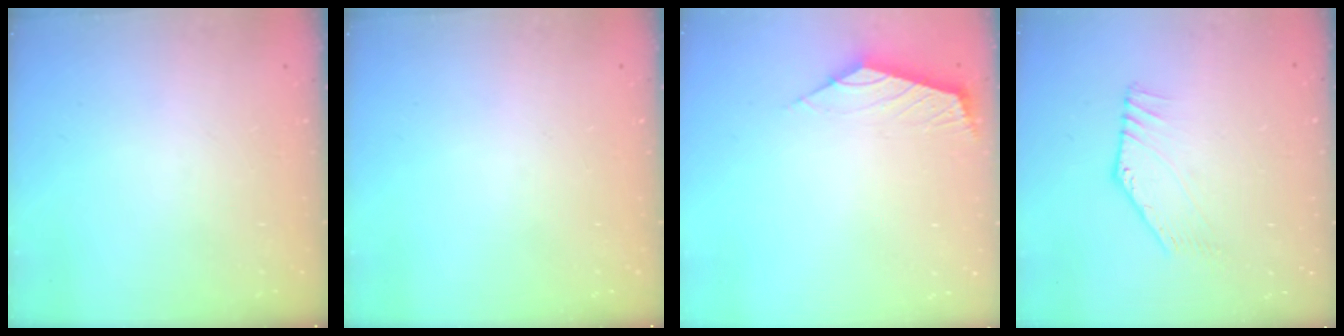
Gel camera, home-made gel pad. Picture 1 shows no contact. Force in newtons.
{"total": 0.0}
{"total": 2.4, "press": 2.3, "slide": 0.6}
{"total": 2.8, "press": 2.8, "slide": 0.1}